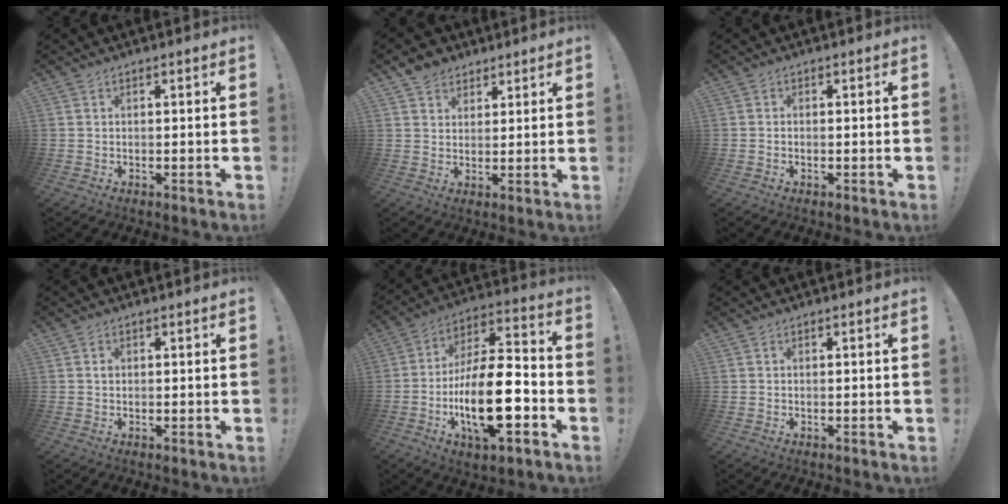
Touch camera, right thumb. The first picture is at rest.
{"total": 5.8, "force": [4.1, 4.1, 1.0], "torque": [-0.020, -0.018, 0.079]}
{"total": 0.7, "force": [0.0, 0.5, 0.5], "torque": [-0.016, 0.005, 0.001]}
{"total": 0.7, "force": [0.1, 0.6, 0.4], "torque": [-0.011, 0.005, 0.002]}
{"total": 21.2, "force": [-7.2, 7.9, 18.3], "torque": [-0.336, 0.035, -0.115]}
{"total": 0.0}